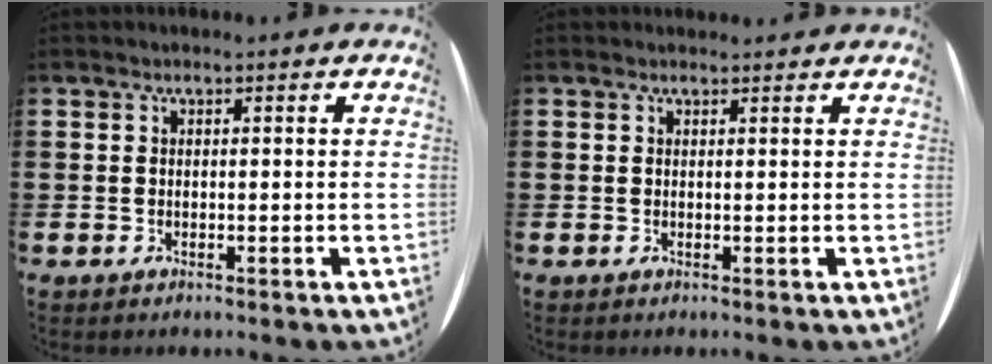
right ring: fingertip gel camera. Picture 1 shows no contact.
{"total": 0.5, "force": [0.5, 0.1, 0.0], "torque": [-0.001, 0.003, 0.011]}